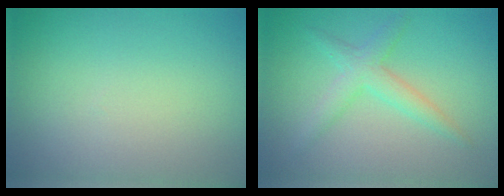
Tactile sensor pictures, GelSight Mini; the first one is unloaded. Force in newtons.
{"total": 2.5, "press": 2.5, "slide": 0.1}